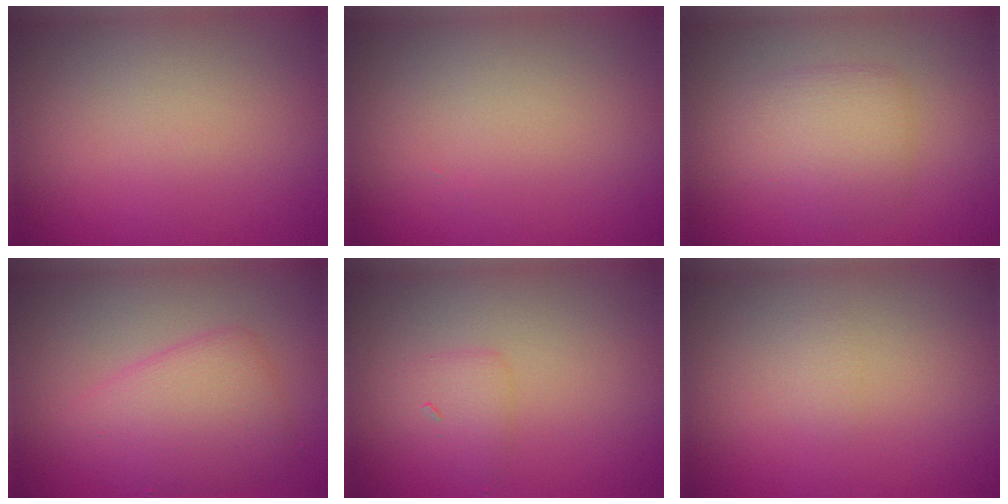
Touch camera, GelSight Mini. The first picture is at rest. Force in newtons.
{"total": 0.0}
{"total": 2.8, "press": 2.8, "slide": 0.1}
{"total": 4.2, "press": 4.2, "slide": 0.0}
{"total": 1.5, "press": 1.5, "slide": 0.2}
{"total": 0.6, "press": 0.6, "slide": 0.1}